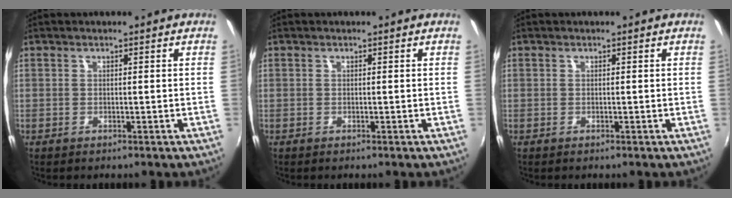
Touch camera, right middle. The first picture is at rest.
{"total": 0.0}
{"total": 0.0}